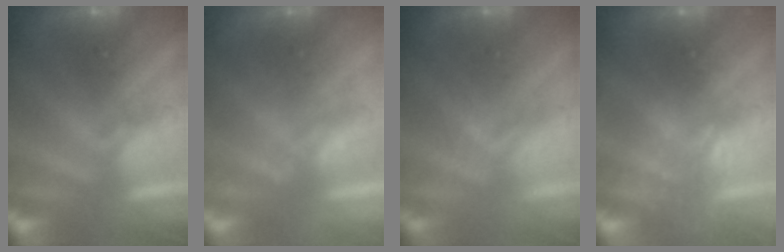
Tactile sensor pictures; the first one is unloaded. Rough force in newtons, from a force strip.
{"total": 2.1}
{"total": 1.2}
{"total": 2.2}